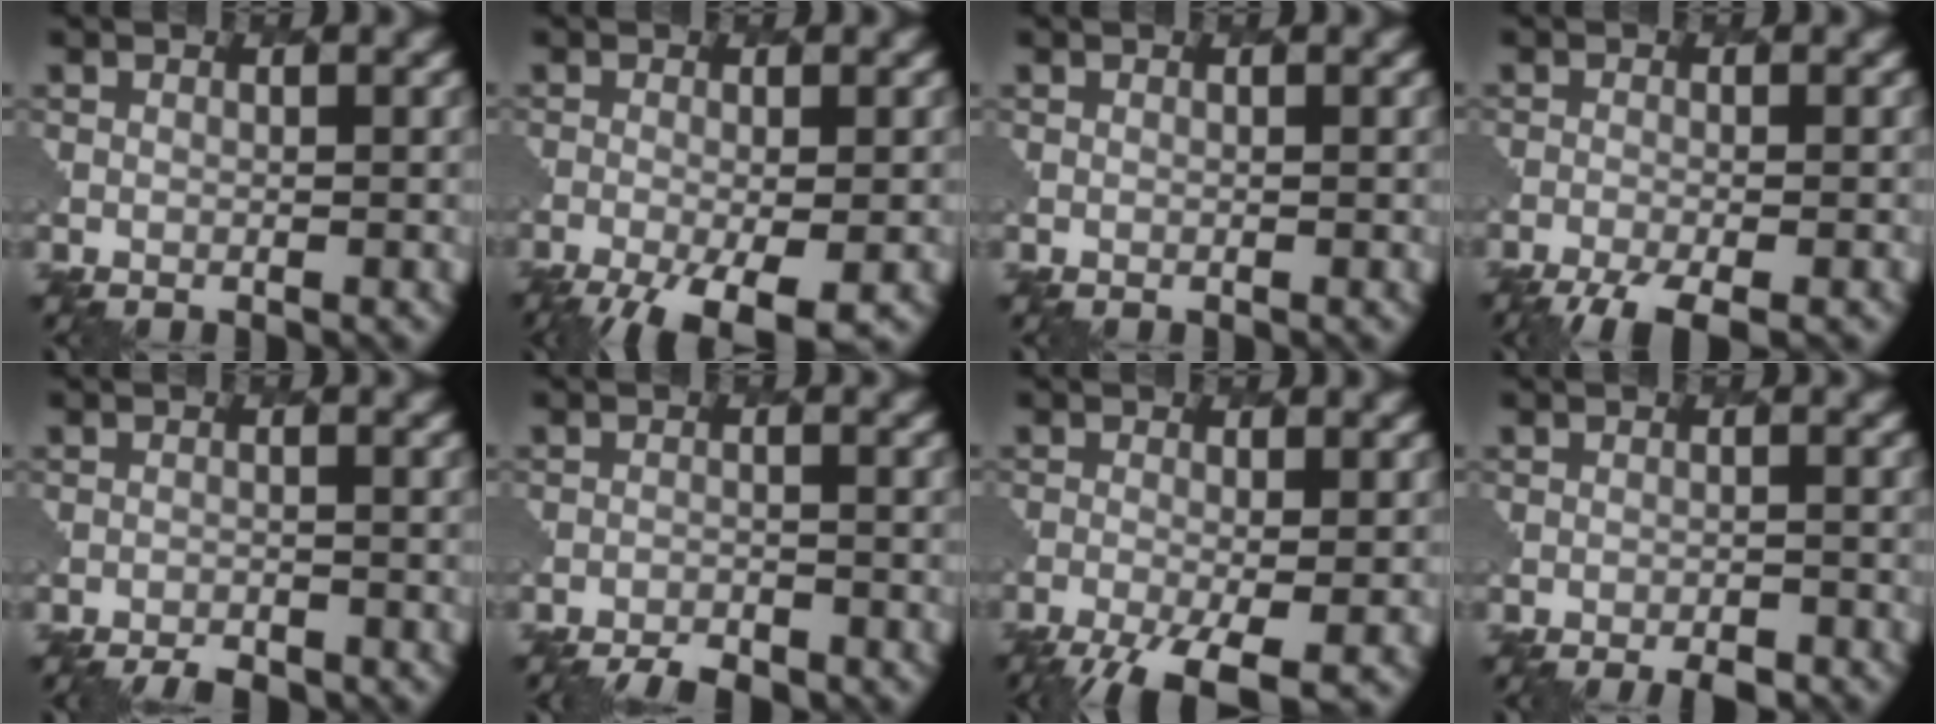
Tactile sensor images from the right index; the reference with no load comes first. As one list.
[{"total": 6.7, "force": [-4.0, 1.9, 5.0], "torque": [-0.086, -0.023, -0.065]}, {"total": 0.0}, {"total": 4.6, "force": [-3.5, 0.8, 2.9], "torque": [-0.045, -0.012, -0.066]}, {"total": 3.1, "force": [-2.9, 0.7, 0.6], "torque": [-0.012, -0.005, -0.045]}, {"total": 4.1, "force": [-3.9, 0.9, 0.8], "torque": [-0.017, -0.011, -0.060]}, {"total": 6.7, "force": [-4.2, 2.0, 4.9], "torque": [-0.091, -0.027, -0.070]}, {"total": 3.0, "force": [-2.6, 0.7, 1.3], "torque": [-0.017, 0.005, -0.037]}]